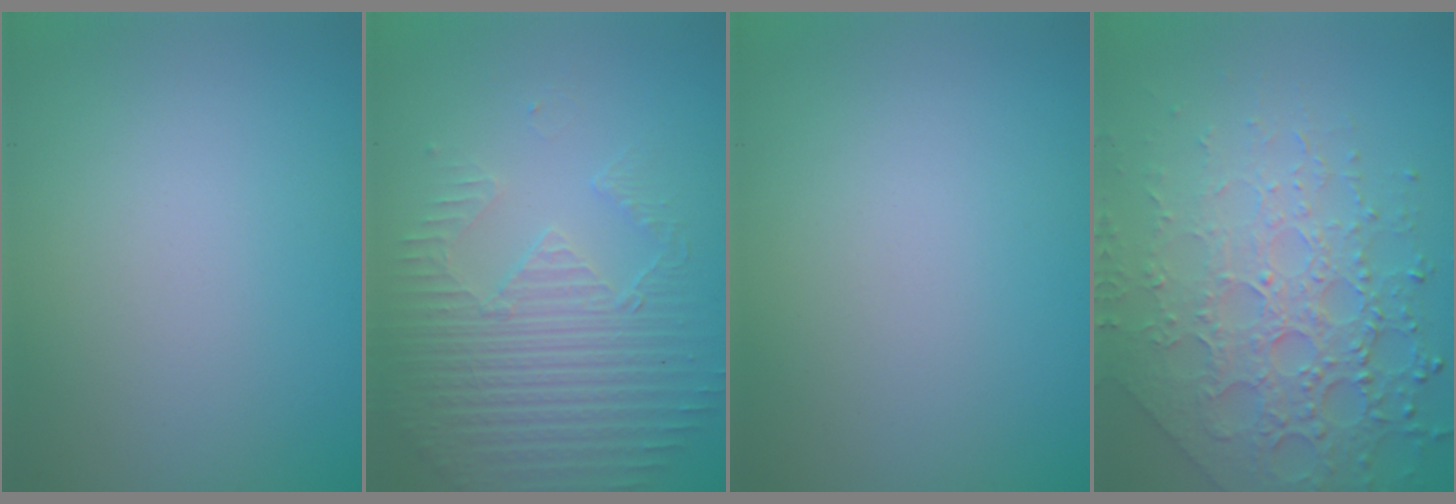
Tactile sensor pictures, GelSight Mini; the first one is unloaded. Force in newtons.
{"total": 3.8, "press": 3.6, "slide": 1.1}
{"total": 0.0}
{"total": 7.9, "press": 5.5, "slide": 5.6}